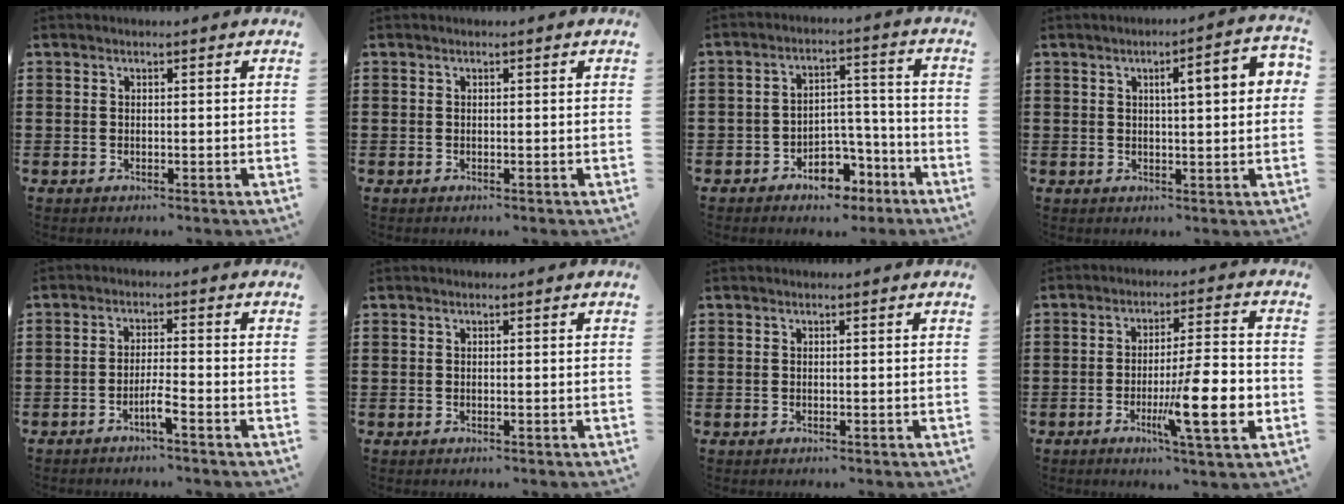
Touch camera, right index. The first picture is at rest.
{"total": 0.0}
{"total": 5.9, "force": [-4.1, 3.8, 1.9], "torque": [-0.032, 0.024, -0.073]}
{"total": 5.5, "force": [1.1, 0.9, 5.3], "torque": [-0.076, -0.006, 0.008]}
{"total": 3.0, "force": [-2.0, 0.0, 2.3], "torque": [-0.048, -0.001, -0.040]}
{"total": 0.0}
{"total": 0.0}
{"total": 12.7, "force": [-3.7, 1.9, 12.0], "torque": [-0.197, -0.007, -0.062]}